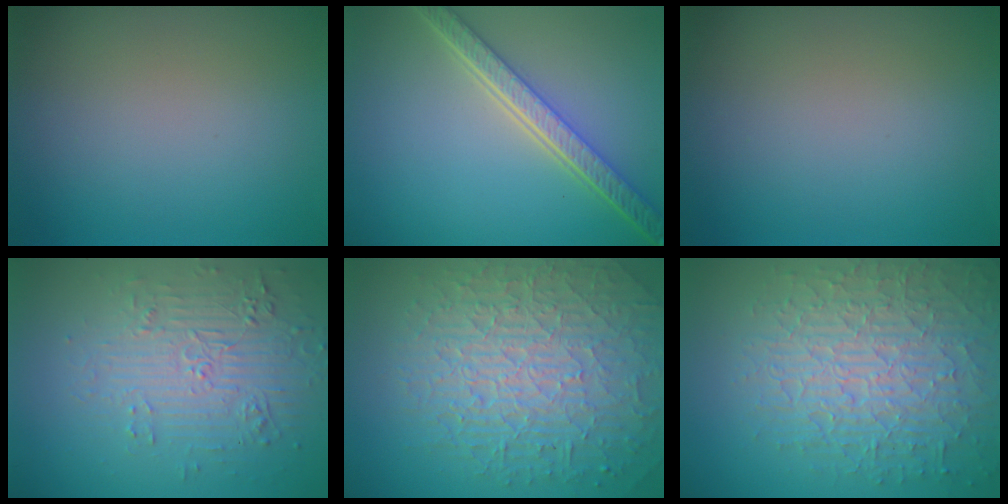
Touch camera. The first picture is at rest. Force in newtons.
{"total": 5.4, "press": 4.0, "slide": 3.6}
{"total": 0.0}
{"total": 4.2, "press": 3.7, "slide": 2.0}
{"total": 9.8, "press": 6.3, "slide": 7.5}
{"total": 8.8, "press": 6.1, "slide": 6.3}